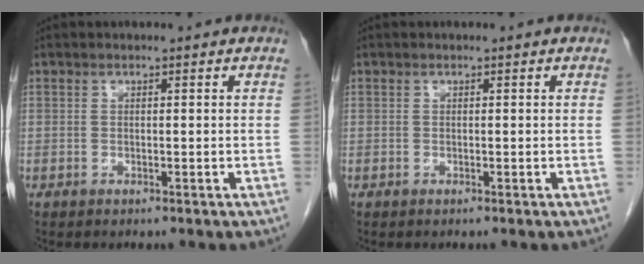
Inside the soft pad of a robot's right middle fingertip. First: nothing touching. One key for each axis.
{"total": 0.0}